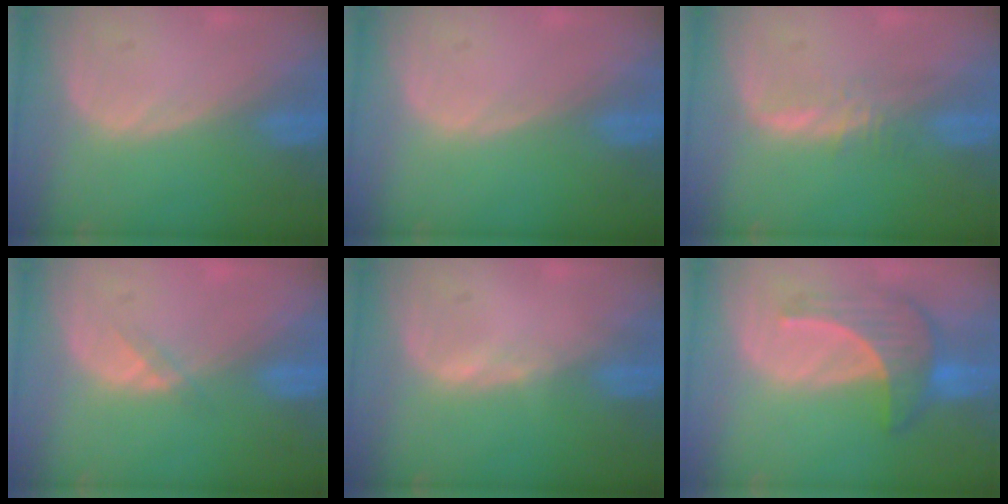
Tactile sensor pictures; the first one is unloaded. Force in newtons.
{"total": 0.0}
{"total": 2.4, "press": 2.4, "slide": 0.2}
{"total": 1.4, "press": 1.1, "slide": 0.8}
{"total": 0.6, "press": 0.5, "slide": 0.3}
{"total": 7.2, "press": 6.7, "slide": 2.8}